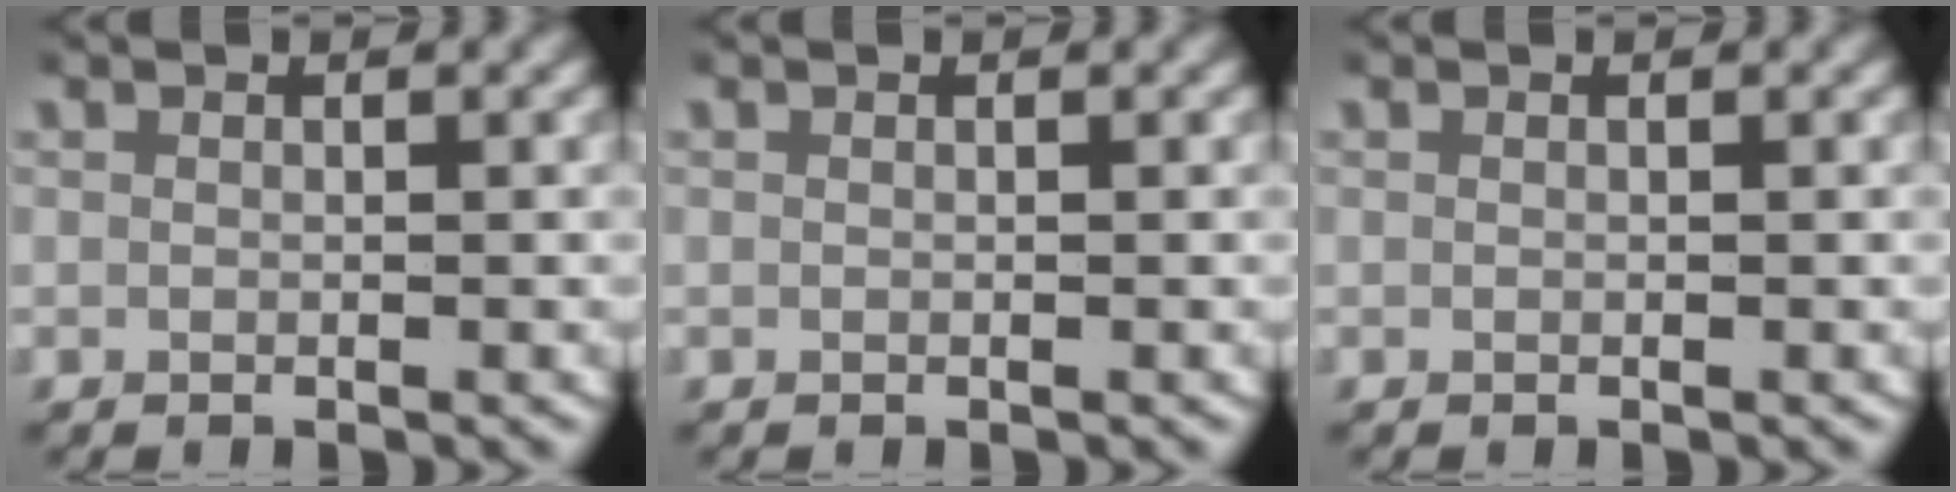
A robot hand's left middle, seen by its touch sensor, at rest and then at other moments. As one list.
[{"total": 0.0}, {"total": 0.0}]